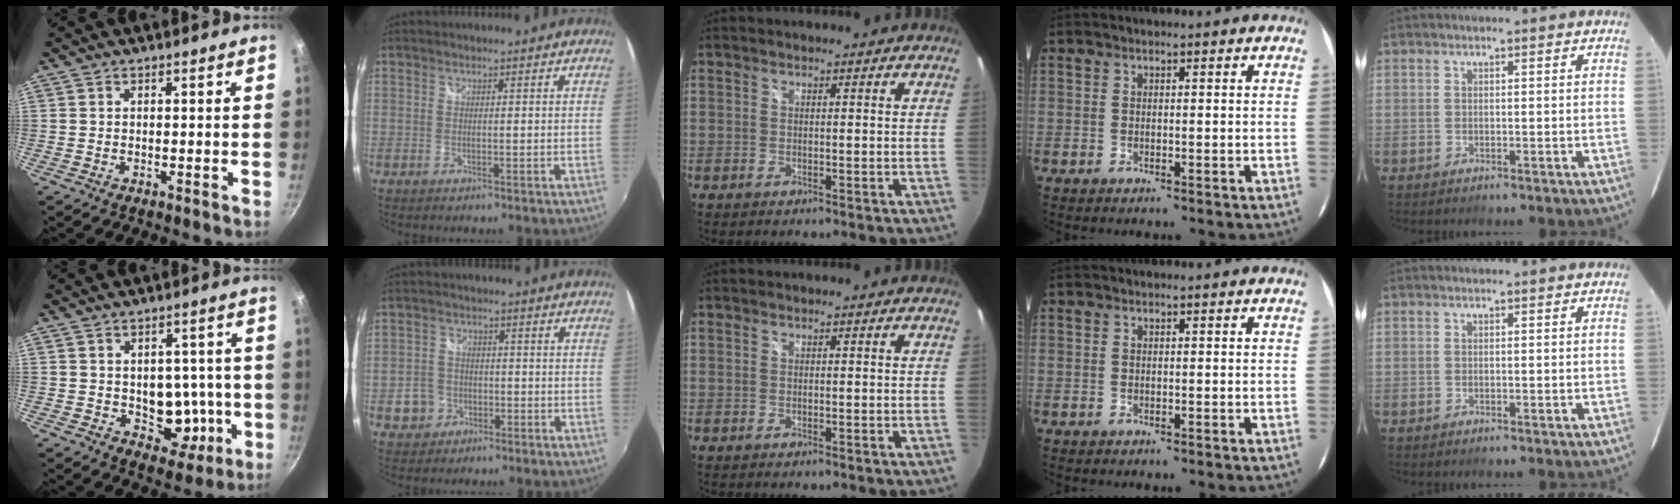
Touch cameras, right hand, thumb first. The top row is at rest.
{"thumb": {"total": 10.0, "force": [-1.3, 7.5, 6.6], "torque": [-0.040, 0.007, -0.006]}, "index": {"total": 5.4, "force": [-2.1, 4.9, 1.1], "torque": [-0.032, 0.016, -0.028]}}